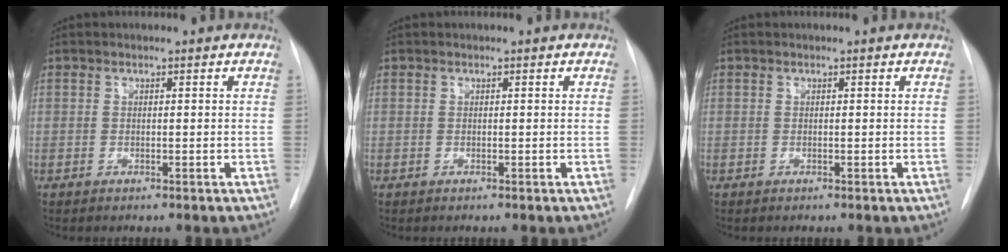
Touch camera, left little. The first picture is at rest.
{"total": 0.0}
{"total": 0.0}